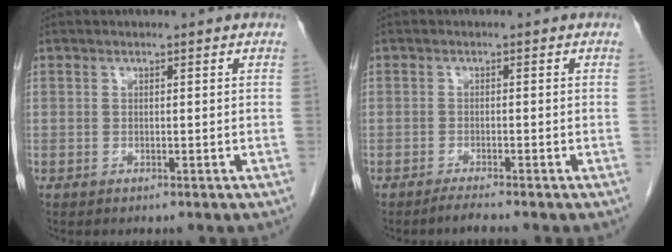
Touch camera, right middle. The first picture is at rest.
{"total": 1.7, "force": [-1.5, -0.5, 0.6], "torque": [-0.018, -0.003, -0.030]}